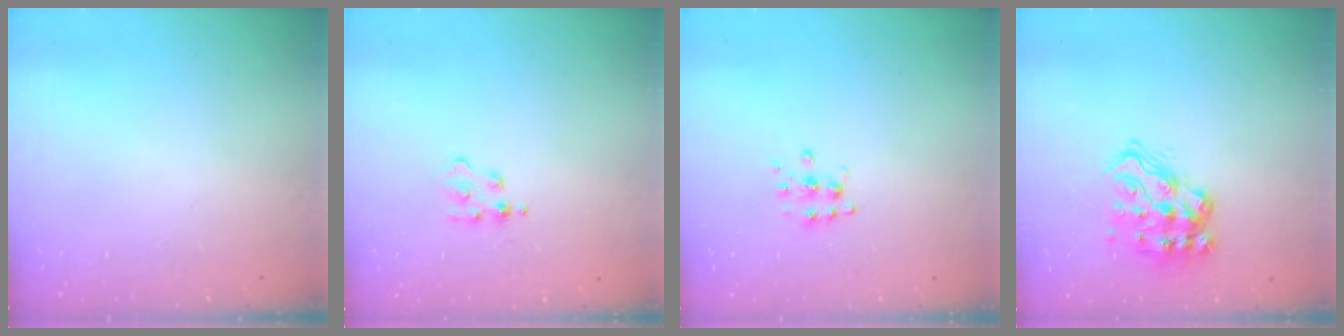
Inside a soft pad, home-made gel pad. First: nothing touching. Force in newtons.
{"total": 2.5, "press": 2.4, "slide": 0.4}
{"total": 6.4, "press": 6.3, "slide": 0.7}
{"total": 16.7, "press": 16.3, "slide": 3.8}